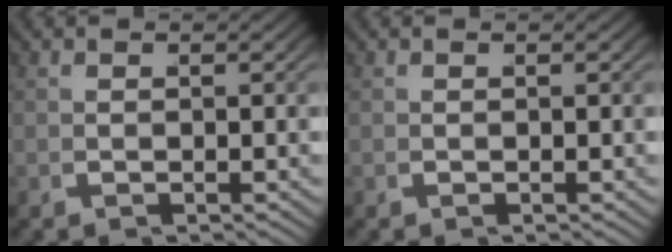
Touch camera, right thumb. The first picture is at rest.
{"total": 0.0}